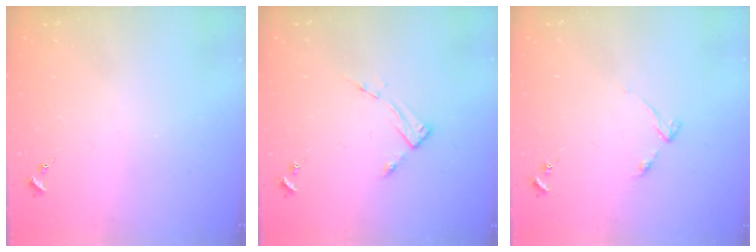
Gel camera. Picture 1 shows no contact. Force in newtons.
{"total": 3.6, "press": 3.5, "slide": 0.4}
{"total": 4.2, "press": 4.1, "slide": 0.4}